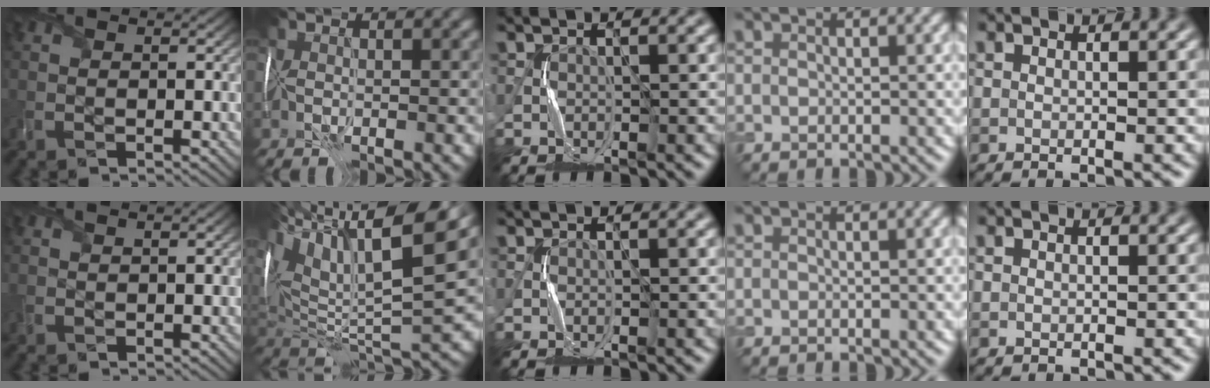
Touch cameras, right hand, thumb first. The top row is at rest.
{"thumb": {"total": 1.2, "force": [0.7, 0.6, 0.7], "torque": [-0.024, 0.003, 0.017]}, "index": {"total": 16.0, "force": [8.8, 5.3, 12.3], "torque": [-0.255, 0.035, 0.157]}}